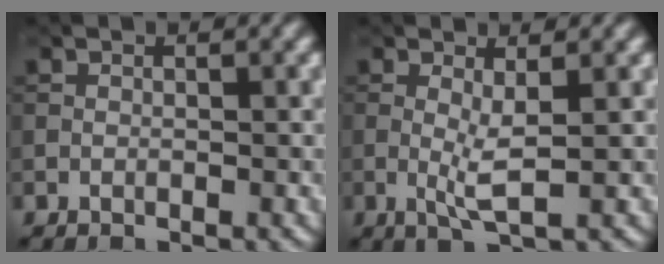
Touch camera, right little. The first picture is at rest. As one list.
[{"total": 2.3, "force": [0.6, 0.2, 2.2], "torque": [-0.042, -0.008, 0.011]}]